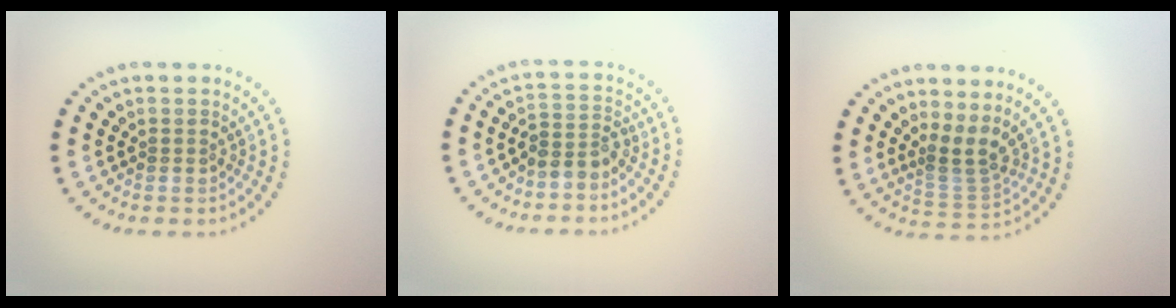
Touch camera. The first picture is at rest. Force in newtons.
{"total": 2.4, "press": 1.9, "slide": 1.4}
{"total": 2.8, "press": 1.8, "slide": 2.2}